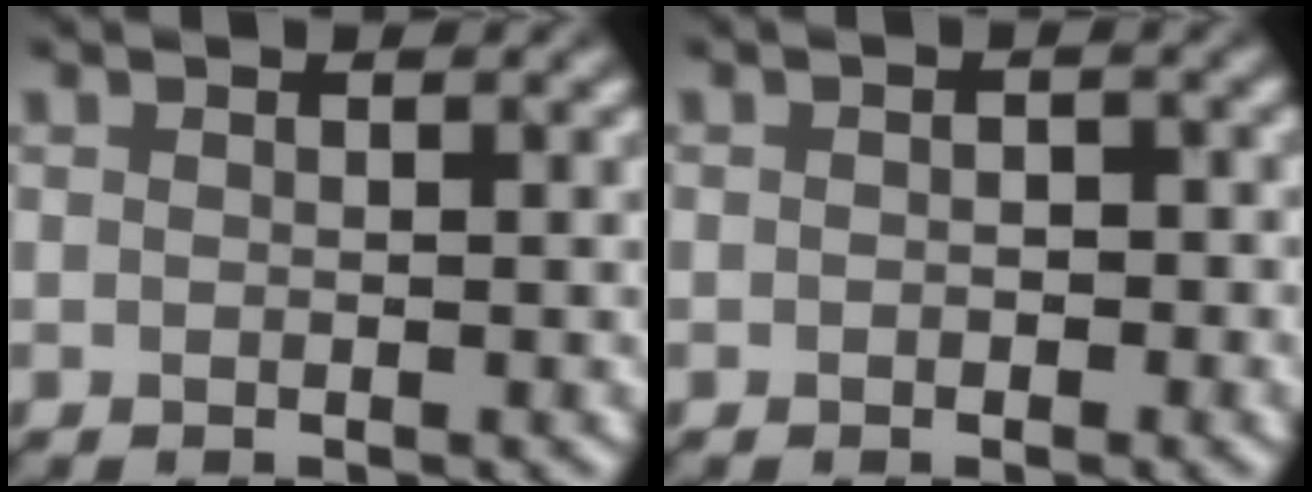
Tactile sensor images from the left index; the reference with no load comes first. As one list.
[{"total": 1.0, "force": [-0.4, 0.7, 0.6], "torque": [-0.004, -0.006, -0.007]}]